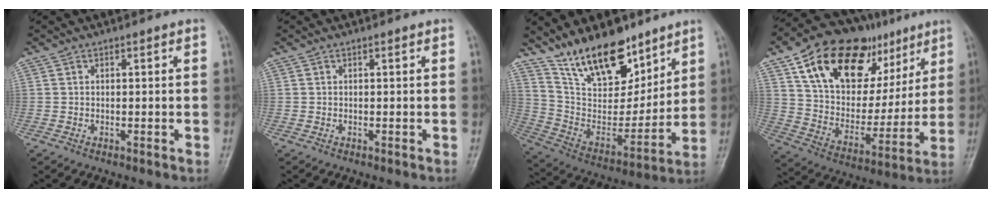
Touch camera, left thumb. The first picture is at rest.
{"total": 0.0}
{"total": 19.2, "force": [13.6, 8.9, 10.2], "torque": [-0.118, -0.075, 0.251]}
{"total": 26.3, "force": [13.1, 15.7, 16.5], "torque": [-0.224, -0.013, 0.223]}